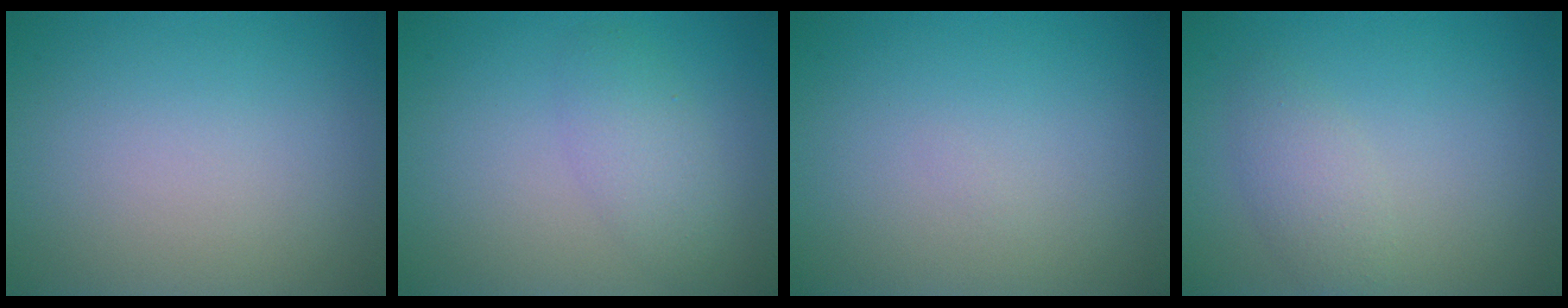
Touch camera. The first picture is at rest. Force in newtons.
{"total": 2.4, "press": 2.4, "slide": 0.2}
{"total": 0.0}
{"total": 2.2, "press": 2.2, "slide": 0.1}